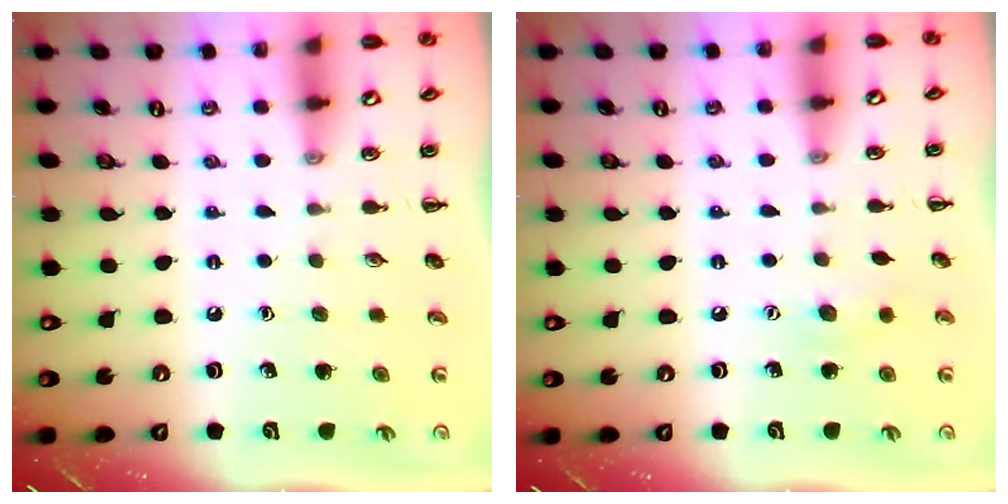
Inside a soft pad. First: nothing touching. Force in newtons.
{"total": 6.1, "press": 6.0, "slide": 1.2}